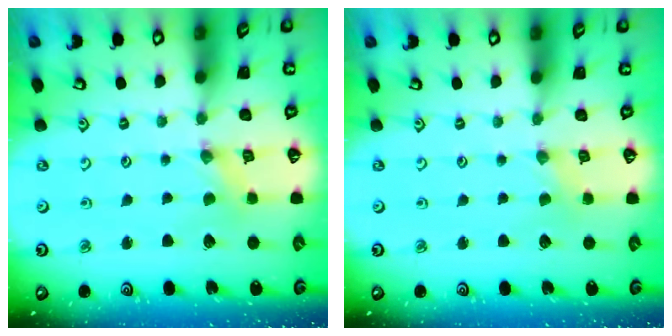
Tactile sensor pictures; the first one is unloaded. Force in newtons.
{"total": 0.0}